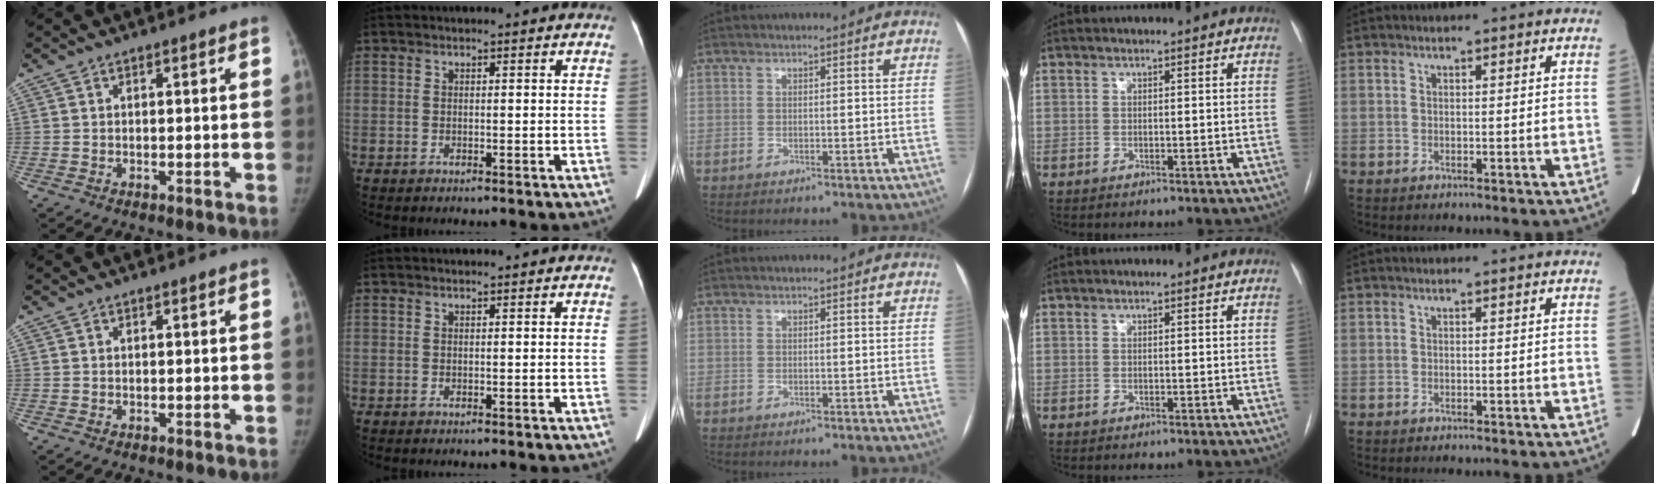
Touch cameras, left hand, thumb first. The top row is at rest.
{}